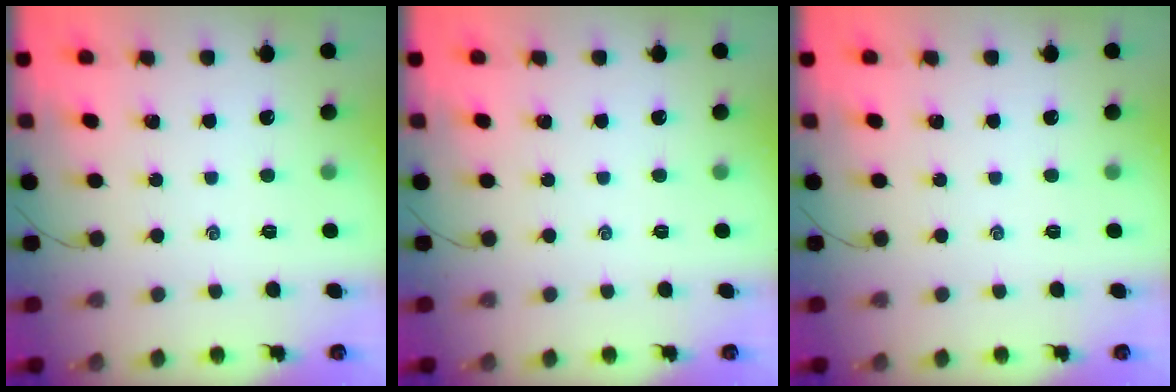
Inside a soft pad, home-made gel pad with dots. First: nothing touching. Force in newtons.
{"total": 0.0}
{"total": 0.0}